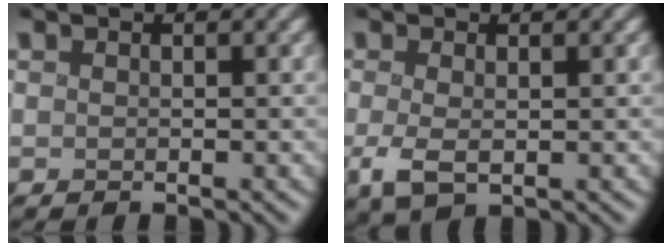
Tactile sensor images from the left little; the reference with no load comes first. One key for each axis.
{"total": 2.6, "fx": -0.4, "fy": 1.4, "fz": 2.2, "tx": -0.044, "ty": 0.000, "tz": -0.008}